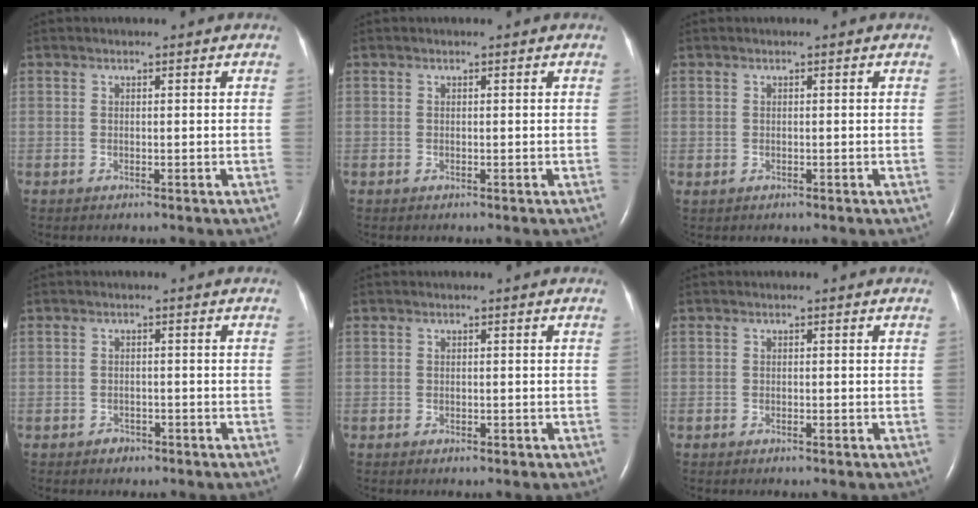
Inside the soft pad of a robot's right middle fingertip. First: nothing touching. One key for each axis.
{"total": 0.0}
{"total": 0.0}
{"total": 1.4, "fx": -1.0, "fy": 1.0, "fz": 0.1, "tx": -0.004, "ty": 0.003, "tz": -0.016}
{"total": 0.9, "fx": -0.5, "fy": 0.5, "fz": 0.6, "tx": -0.012, "ty": 0.000, "tz": -0.004}
{"total": 0.5, "fx": -0.4, "fy": 0.1, "fz": 0.4, "tx": -0.008, "ty": 0.000, "tz": -0.005}